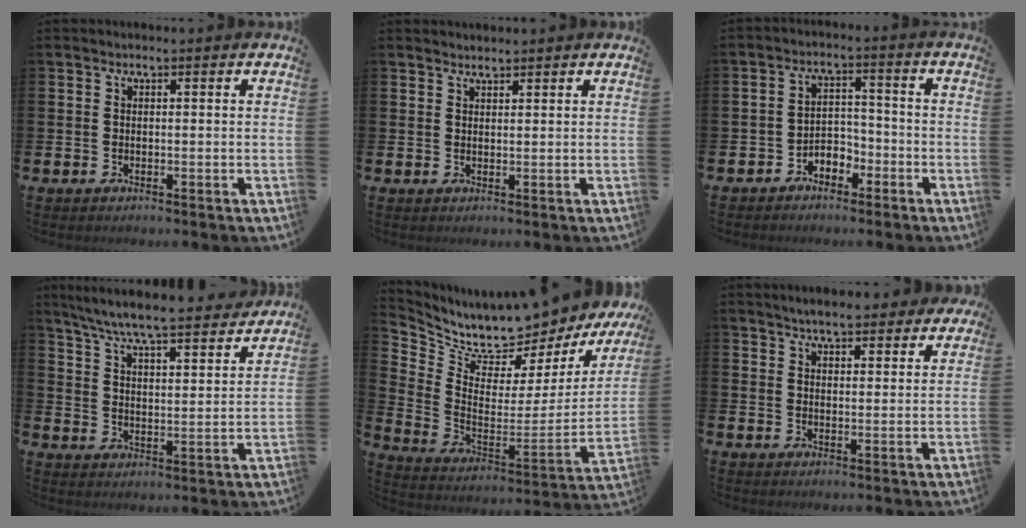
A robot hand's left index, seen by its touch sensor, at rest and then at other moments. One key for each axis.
{"total": 1.6, "fx": 1.6, "fy": 0.4, "fz": -0.1, "tx": 0.013, "ty": -0.006, "tz": 0.027}
{"total": 3.1, "fx": -2.6, "fy": 1.6, "fz": 0.5, "tx": -0.018, "ty": 0.006, "tz": -0.058}
{"total": 7.7, "fx": 7.2, "fy": 0.2, "fz": 2.6, "tx": -0.076, "ty": -0.054, "tz": 0.124}
{"total": 8.2, "fx": 7.9, "fy": 1.8, "fz": 1.1, "tx": -0.064, "ty": -0.078, "tz": 0.131}
{"total": 4.8, "fx": 4.6, "fy": 1.0, "fz": 1.2, "tx": -0.022, "ty": -0.019, "tz": 0.079}